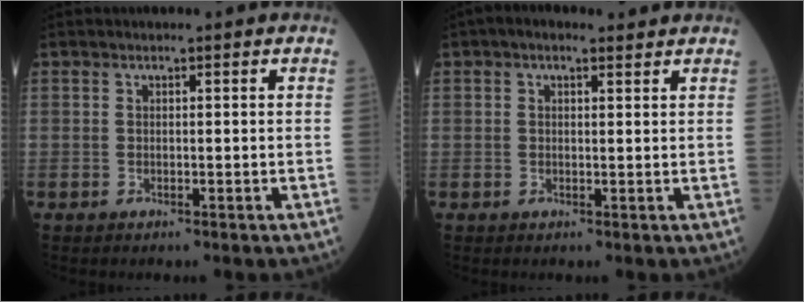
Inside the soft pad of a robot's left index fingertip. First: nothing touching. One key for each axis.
{"total": 3.2, "fx": 2.2, "fy": 1.5, "fz": 1.9, "tx": -0.042, "ty": 0.022, "tz": 0.036}